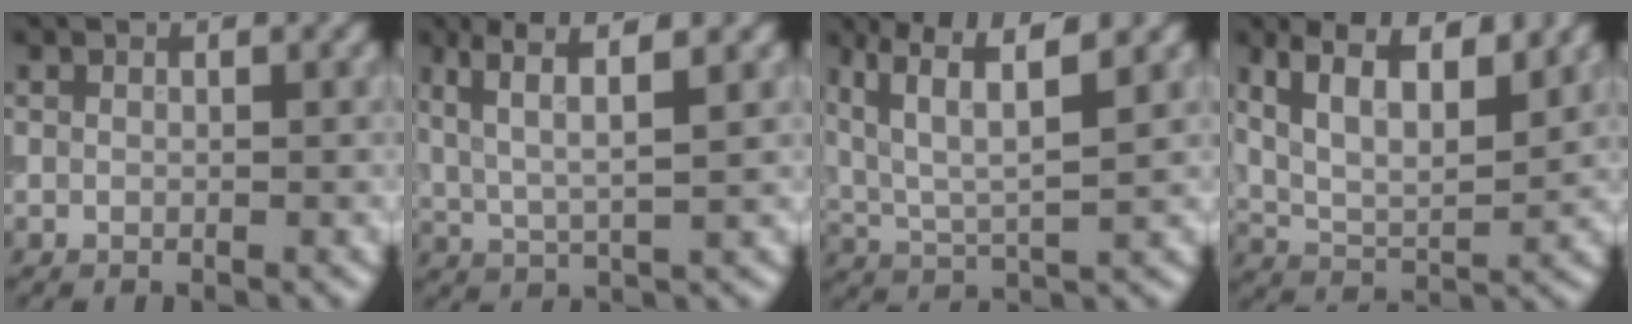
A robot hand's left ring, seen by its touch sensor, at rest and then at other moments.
{"total": 4.6, "force": [2.2, 1.0, 4.0], "torque": [-0.087, 0.004, 0.047]}
{"total": 6.7, "force": [3.0, 2.1, 5.6], "torque": [-0.119, 0.006, 0.061]}
{"total": 7.8, "force": [4.3, 2.7, 5.9], "torque": [-0.110, 0.013, 0.071]}